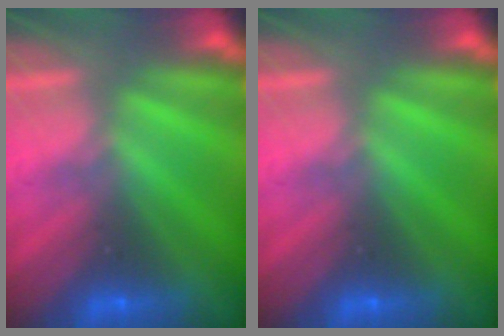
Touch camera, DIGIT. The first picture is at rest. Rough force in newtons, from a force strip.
{"total": 0.0}